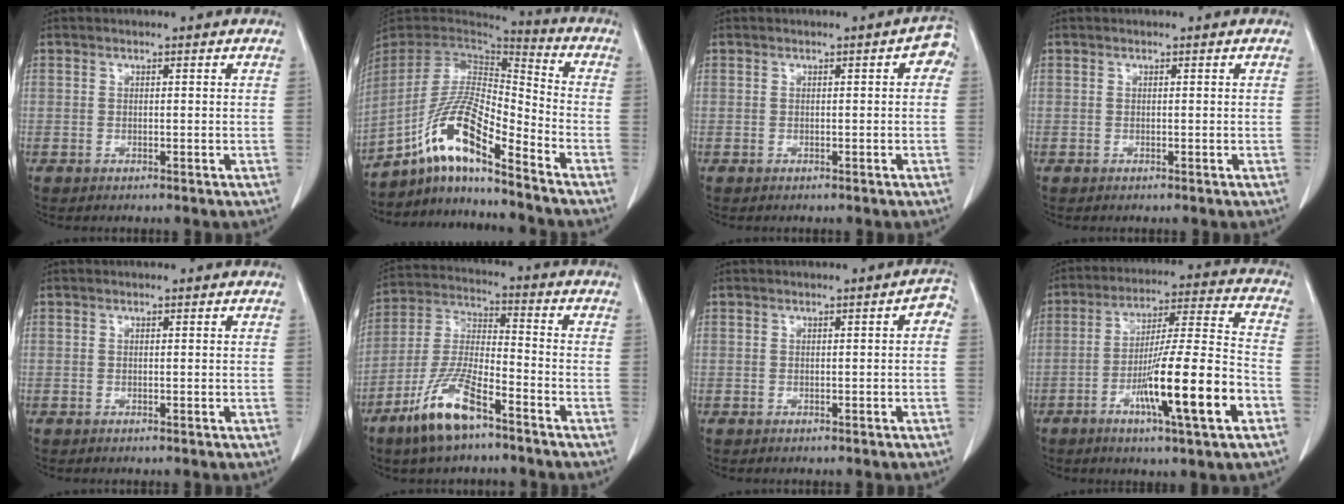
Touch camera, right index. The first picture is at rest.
{"total": 13.9, "force": [-8.8, 1.8, 10.6], "torque": [-0.212, 0.006, -0.159]}
{"total": 2.1, "force": [0.2, 0.9, 1.9], "torque": [-0.014, 0.006, -0.002]}
{"total": 0.0}
{"total": 0.0}
{"total": 11.8, "force": [-7.5, 2.8, 8.7], "torque": [-0.191, -0.015, -0.142]}
{"total": 1.8, "force": [-0.2, 0.6, 1.6], "torque": [-0.013, 0.006, -0.003]}
{"total": 16.4, "force": [-6.3, 0.4, 15.1], "torque": [-0.257, -0.007, -0.102]}